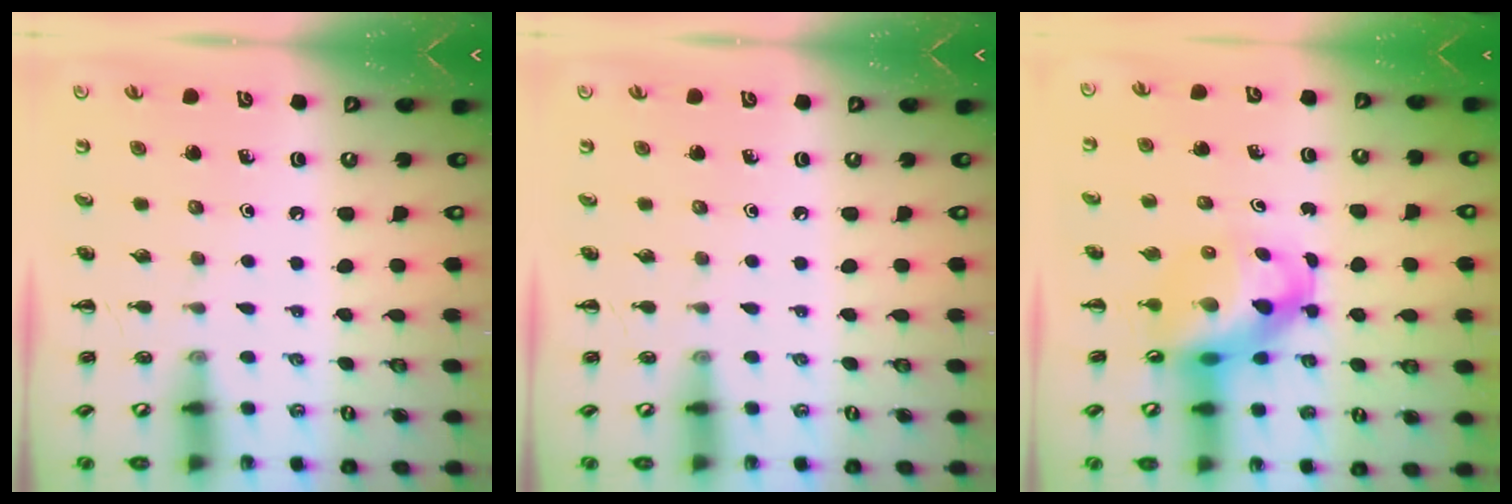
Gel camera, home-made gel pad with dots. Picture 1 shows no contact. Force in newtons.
{"total": 0.0}
{"total": 10.5, "press": 10.0, "slide": 3.1}